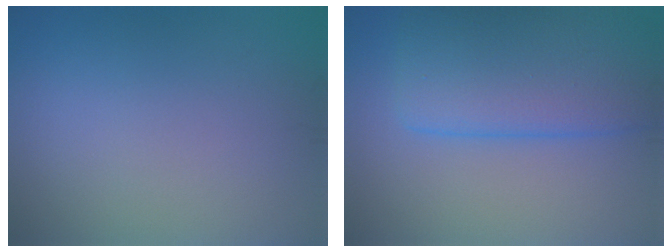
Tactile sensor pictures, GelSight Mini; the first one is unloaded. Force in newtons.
{"total": 8.3, "press": 8.3, "slide": 0.4}